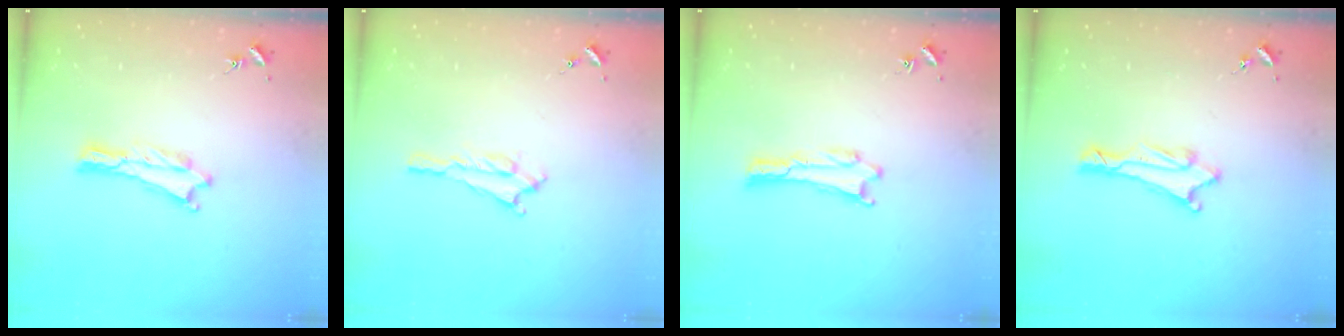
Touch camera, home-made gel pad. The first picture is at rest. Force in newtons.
{"total": 1.4, "press": 1.4, "slide": 0.2}
{"total": 0.0}
{"total": 1.5, "press": 1.5, "slide": 0.2}